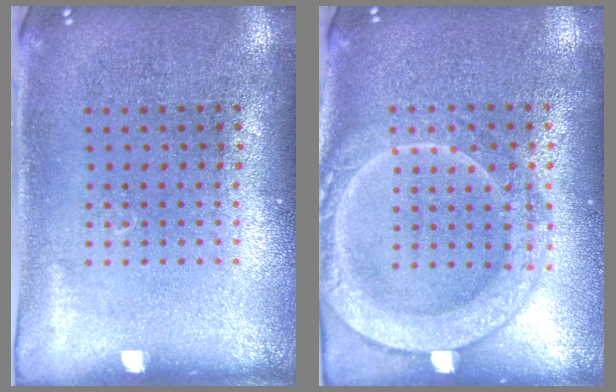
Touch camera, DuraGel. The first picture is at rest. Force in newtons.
{"total": 2.0, "press": 2.0, "slide": 0.3}